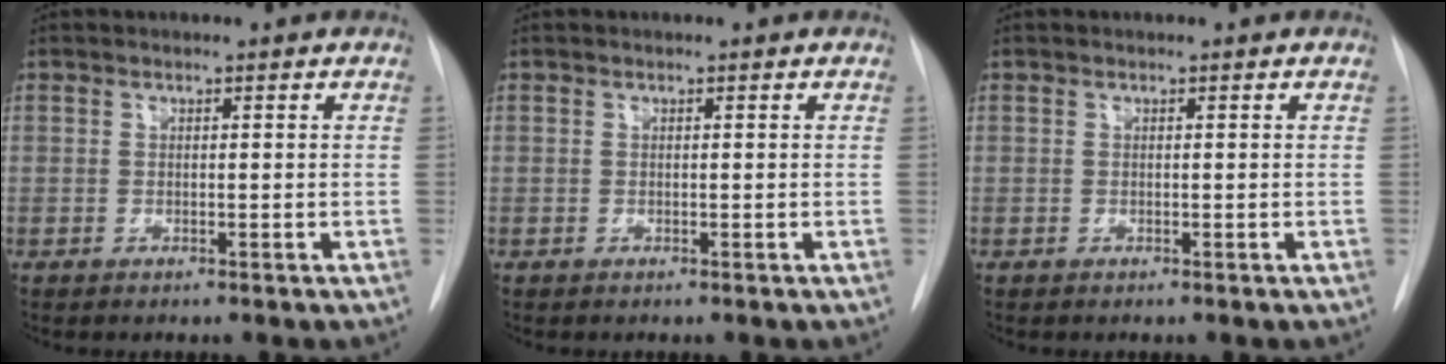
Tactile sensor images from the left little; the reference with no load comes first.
{"total": 0.0}
{"total": 0.0}